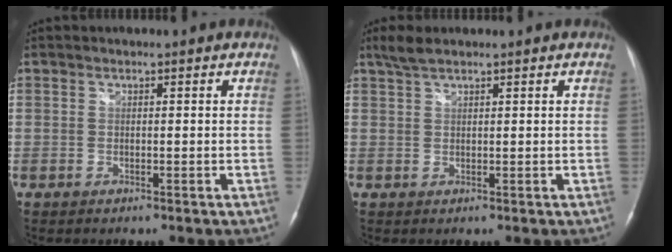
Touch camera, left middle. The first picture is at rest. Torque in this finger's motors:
{"motor_torque": [0.29, 0.01, -0.06, 0.03]}